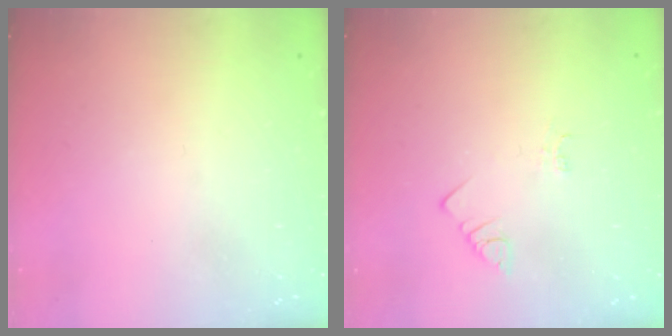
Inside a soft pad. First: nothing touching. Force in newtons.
{"total": 1.4, "press": 1.4, "slide": 0.3}